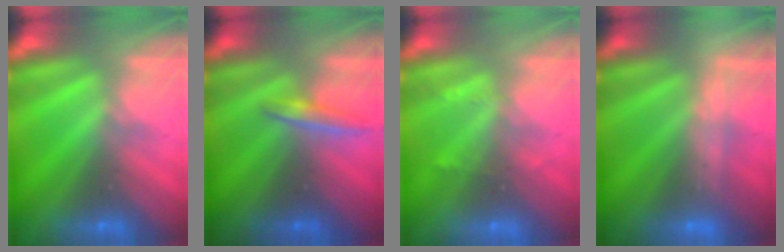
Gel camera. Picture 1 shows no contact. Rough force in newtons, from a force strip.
{"total": 1.7}
{"total": 2.3}
{"total": 2.3}